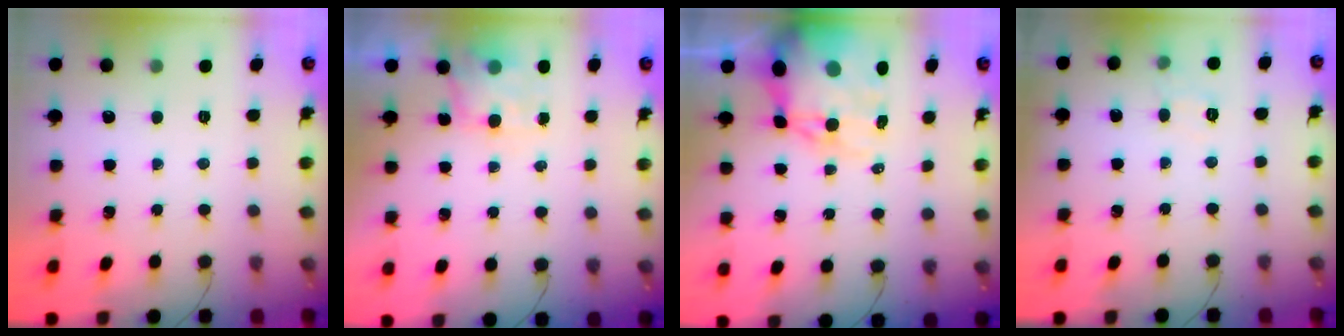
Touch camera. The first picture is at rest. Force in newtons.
{"total": 4.7, "press": 4.5, "slide": 1.1}
{"total": 15.6, "press": 15.2, "slide": 3.7}
{"total": 6.1, "press": 5.9, "slide": 1.4}